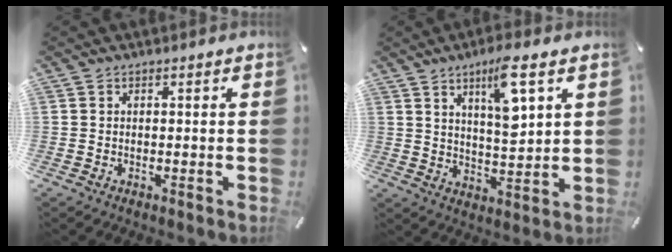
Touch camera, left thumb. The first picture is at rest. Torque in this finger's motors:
{"motor_torque": [0.77, 0.01, 0.66, 0.22, 0.15]}